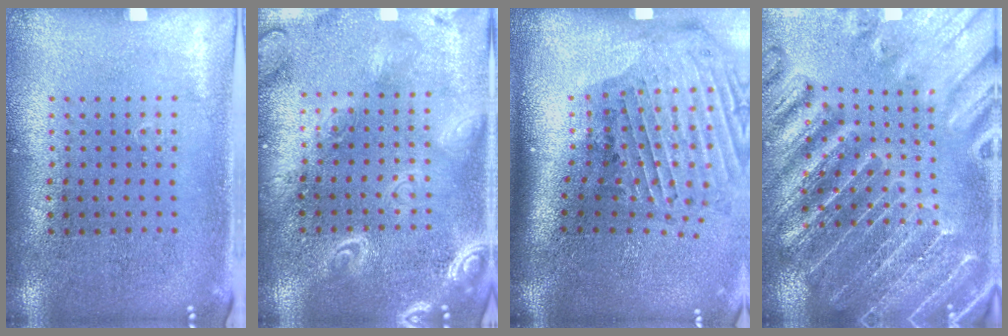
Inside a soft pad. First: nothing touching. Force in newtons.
{"total": 3.8, "press": 3.8, "slide": 0.6}
{"total": 2.9, "press": 2.1, "slide": 2.0}
{"total": 4.2, "press": 3.9, "slide": 1.4}